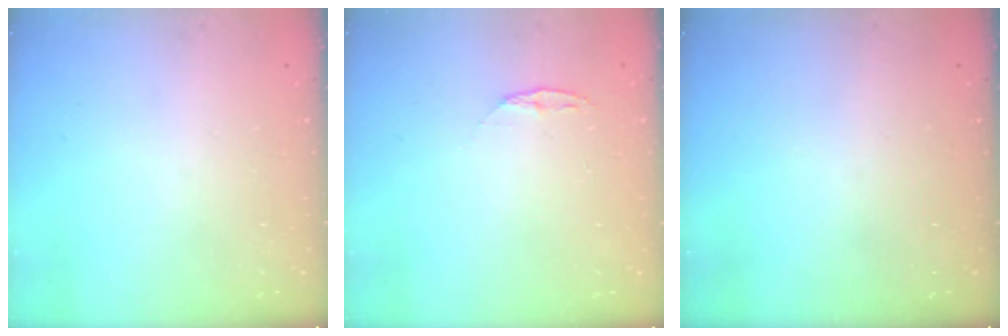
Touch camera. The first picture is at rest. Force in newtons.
{"total": 4.1, "press": 4.1, "slide": 0.5}
{"total": 0.0}